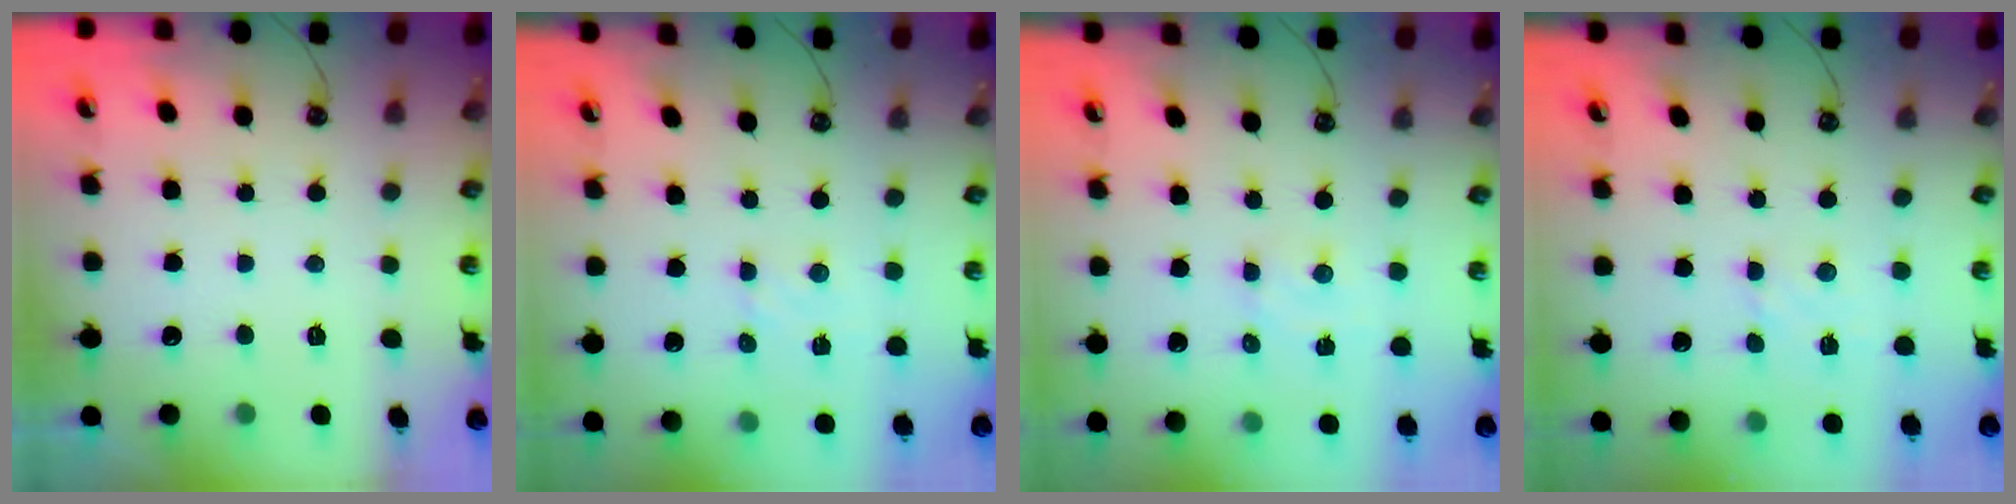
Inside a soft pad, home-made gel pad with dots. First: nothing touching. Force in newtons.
{"total": 1.5, "press": 1.4, "slide": 0.3}
{"total": 2.6, "press": 2.6, "slide": 0.4}
{"total": 2.8, "press": 2.8, "slide": 0.4}